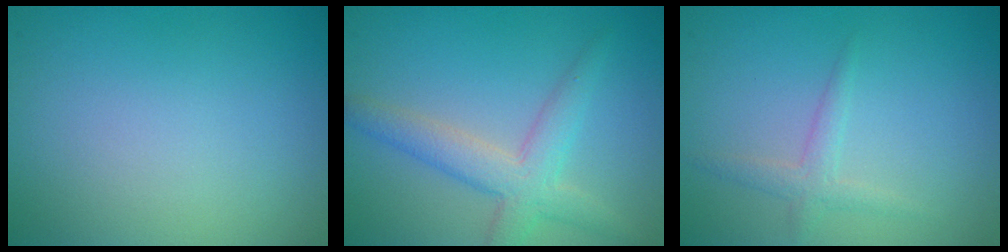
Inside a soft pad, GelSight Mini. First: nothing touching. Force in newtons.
{"total": 4.0, "press": 3.9, "slide": 0.2}
{"total": 1.6, "press": 1.6, "slide": 0.1}